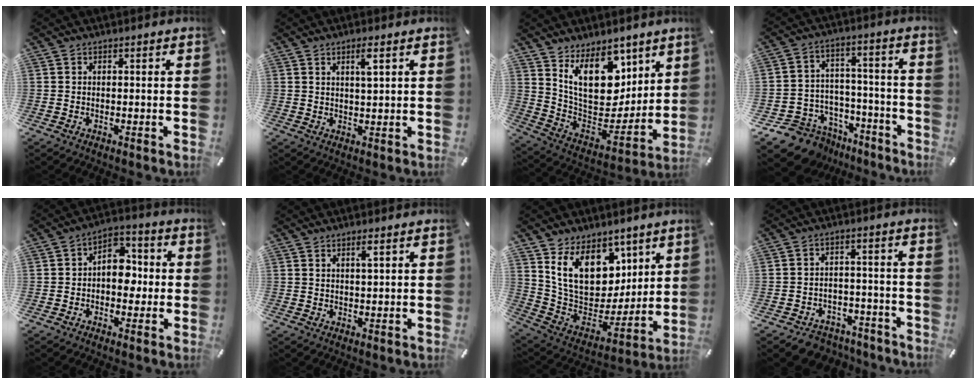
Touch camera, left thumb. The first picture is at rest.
{"total": 3.5, "force": [1.9, 0.6, 2.9], "torque": [-0.055, -0.001, 0.029]}
{"total": 17.3, "force": [9.6, 10.8, 9.5], "torque": [-0.152, -0.073, 0.181]}
{"total": 10.9, "force": [-7.5, 7.7, 1.8], "torque": [-0.032, 0.040, -0.127]}
{"total": 7.9, "force": [-0.7, 5.8, 5.4], "torque": [-0.068, 0.007, -0.016]}
{"total": 2.2, "force": [1.3, 0.4, 1.7], "torque": [-0.036, 0.001, 0.022]}
{"total": 18.3, "force": [8.2, 13.1, 9.7], "torque": [-0.170, -0.058, 0.159]}
{"total": 5.5, "force": [-4.1, 3.5, 1.0], "torque": [-0.007, 0.030, -0.075]}